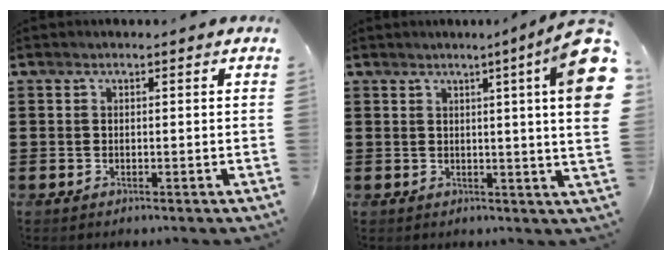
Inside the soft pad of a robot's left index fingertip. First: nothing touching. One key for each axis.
{"total": 9.3, "fx": 3.3, "fy": -0.2, "fz": 8.7, "tx": -0.130, "ty": -0.026, "tz": 0.051}